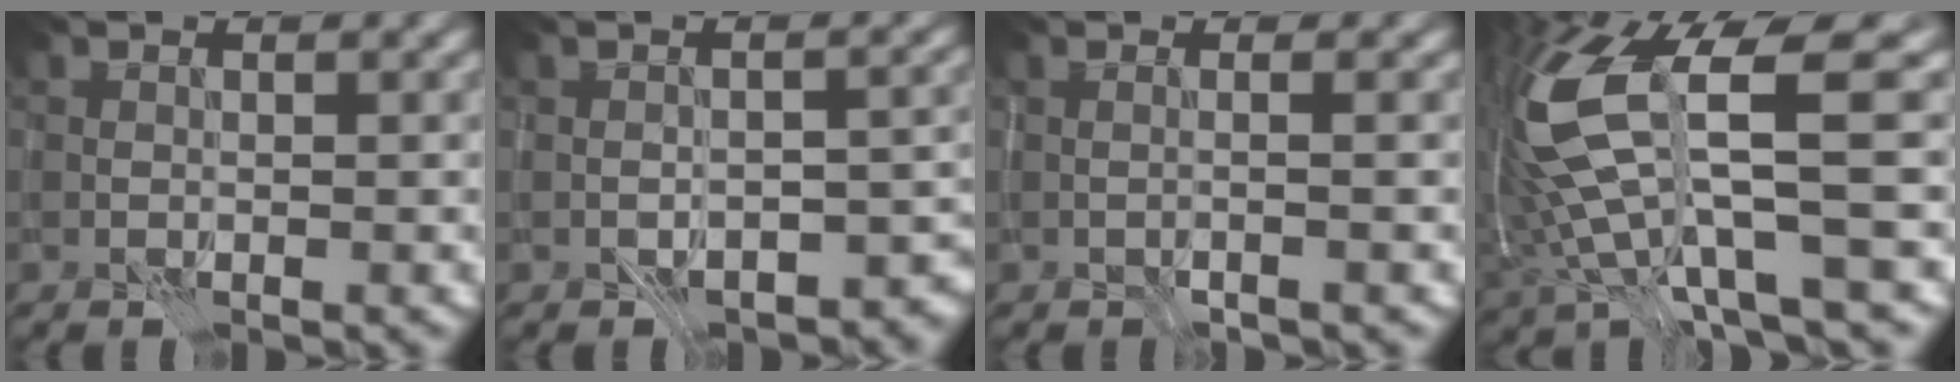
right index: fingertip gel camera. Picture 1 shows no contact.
{"total": 5.8, "force": [-3.8, 2.8, 3.4], "torque": [-0.034, 0.008, -0.047]}
{"total": 2.0, "force": [0.0, 0.7, 1.8], "torque": [-0.014, 0.002, -0.018]}
{"total": 11.5, "force": [0.5, 3.0, 11.1], "torque": [-0.231, -0.003, 0.018]}